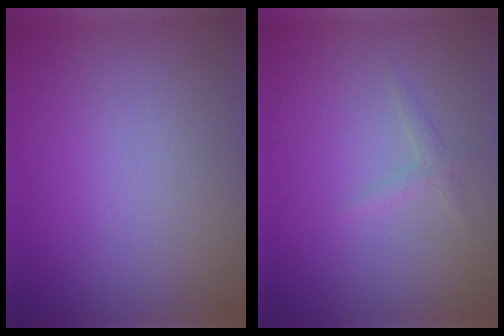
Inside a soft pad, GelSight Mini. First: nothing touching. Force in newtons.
{"total": 1.1, "press": 1.1, "slide": 0.0}